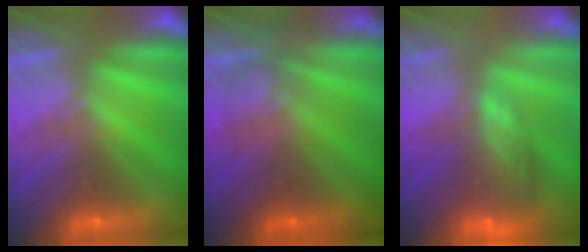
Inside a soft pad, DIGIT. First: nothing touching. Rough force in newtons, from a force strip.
{"total": 2.7}
{"total": 8.9}